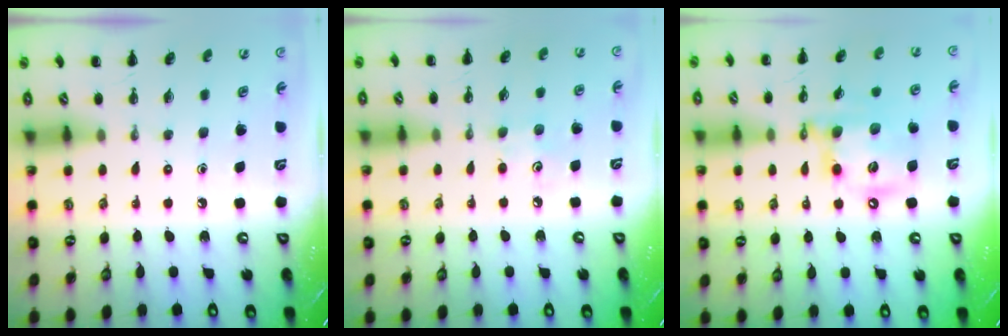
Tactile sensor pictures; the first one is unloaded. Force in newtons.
{"total": 4.3, "press": 4.2, "slide": 1.1}
{"total": 14.7, "press": 14.3, "slide": 3.1}